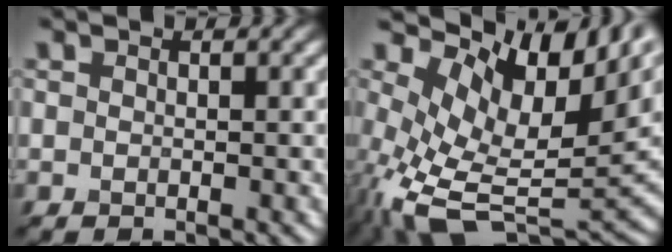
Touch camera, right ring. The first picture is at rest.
{"total": 13.9, "force": [1.4, 8.3, 11.1], "torque": [-0.199, -0.019, 0.035]}